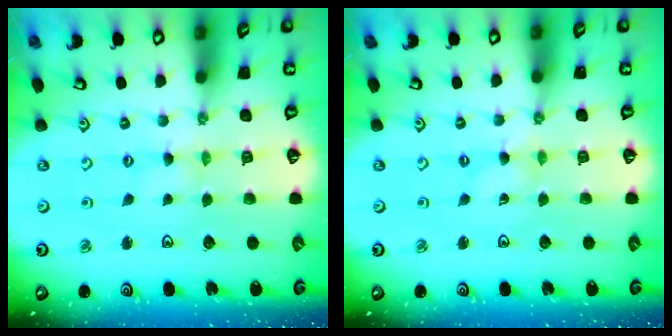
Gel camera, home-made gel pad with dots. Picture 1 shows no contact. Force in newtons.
{"total": 0.0}